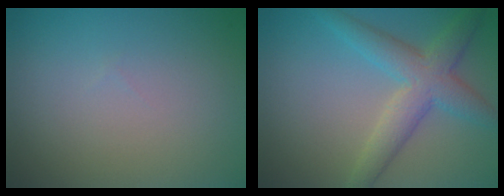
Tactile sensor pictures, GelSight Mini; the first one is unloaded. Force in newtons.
{"total": 4.7, "press": 4.7, "slide": 0.2}